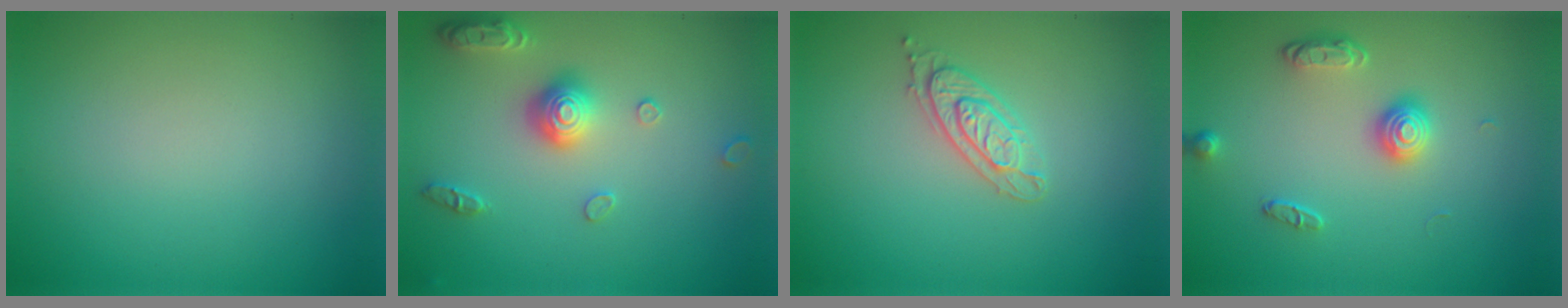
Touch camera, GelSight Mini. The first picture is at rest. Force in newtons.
{"total": 2.9, "press": 2.9, "slide": 0.2}
{"total": 2.2, "press": 2.1, "slide": 0.5}
{"total": 2.3, "press": 1.8, "slide": 1.4}